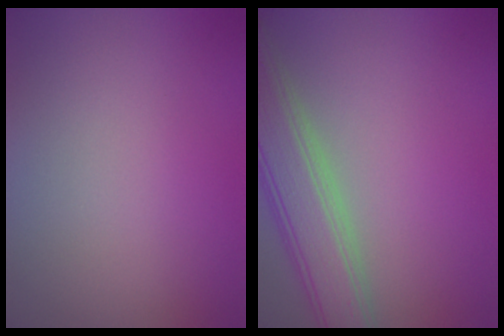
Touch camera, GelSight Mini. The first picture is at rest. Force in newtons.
{"total": 6.2, "press": 6.1, "slide": 0.5}